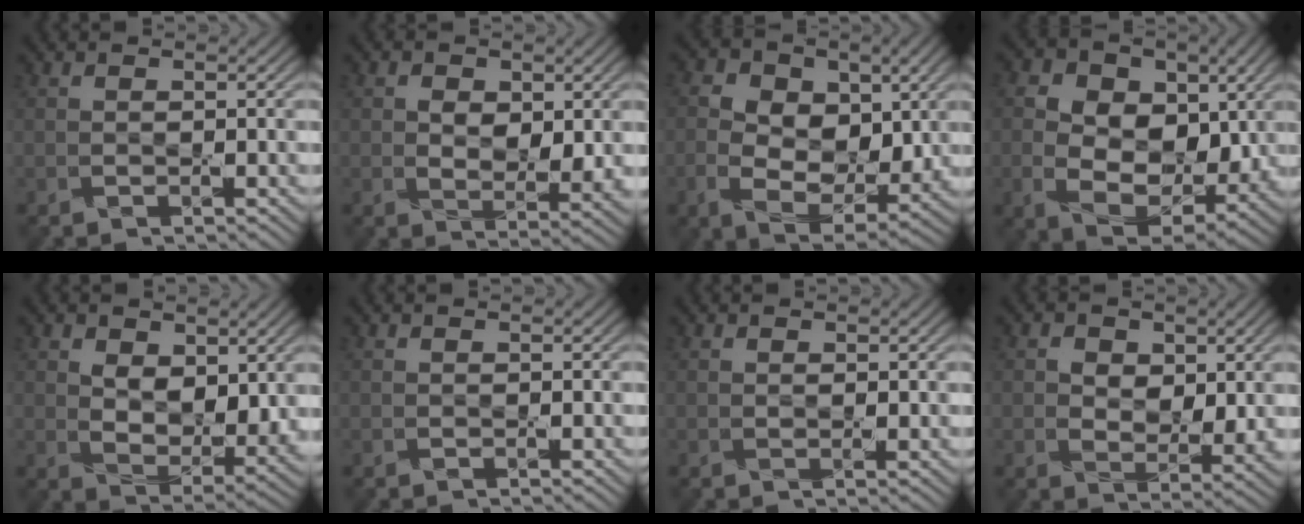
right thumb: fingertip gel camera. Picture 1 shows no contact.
{"total": 4.4, "force": [0.8, 3.0, 3.2], "torque": [-0.057, -0.011, 0.018]}
{"total": 10.2, "force": [0.7, 6.9, 7.5], "torque": [-0.149, -0.007, 0.009]}
{"total": 11.7, "force": [1.0, 8.5, 8.1], "torque": [-0.170, -0.011, 0.024]}
{"total": 6.7, "force": [2.1, 4.1, 4.9], "torque": [-0.095, -0.017, 0.041]}
{"total": 0.0}
{"total": 0.7, "force": [0.2, 0.4, 0.5], "torque": [-0.007, -0.003, 0.003]}
{"total": 4.7, "force": [1.2, 3.3, 3.1], "torque": [-0.055, -0.012, 0.020]}